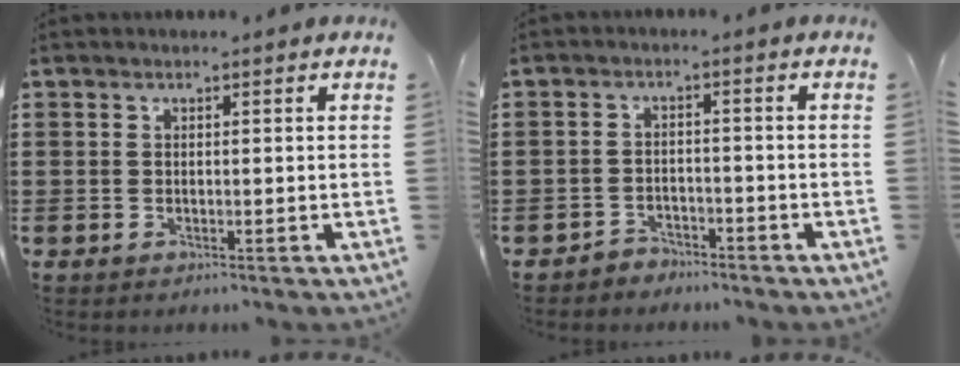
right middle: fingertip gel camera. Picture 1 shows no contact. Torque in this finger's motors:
{"motor_torque": [0.64, -0.35, 0.00, 0.00]}